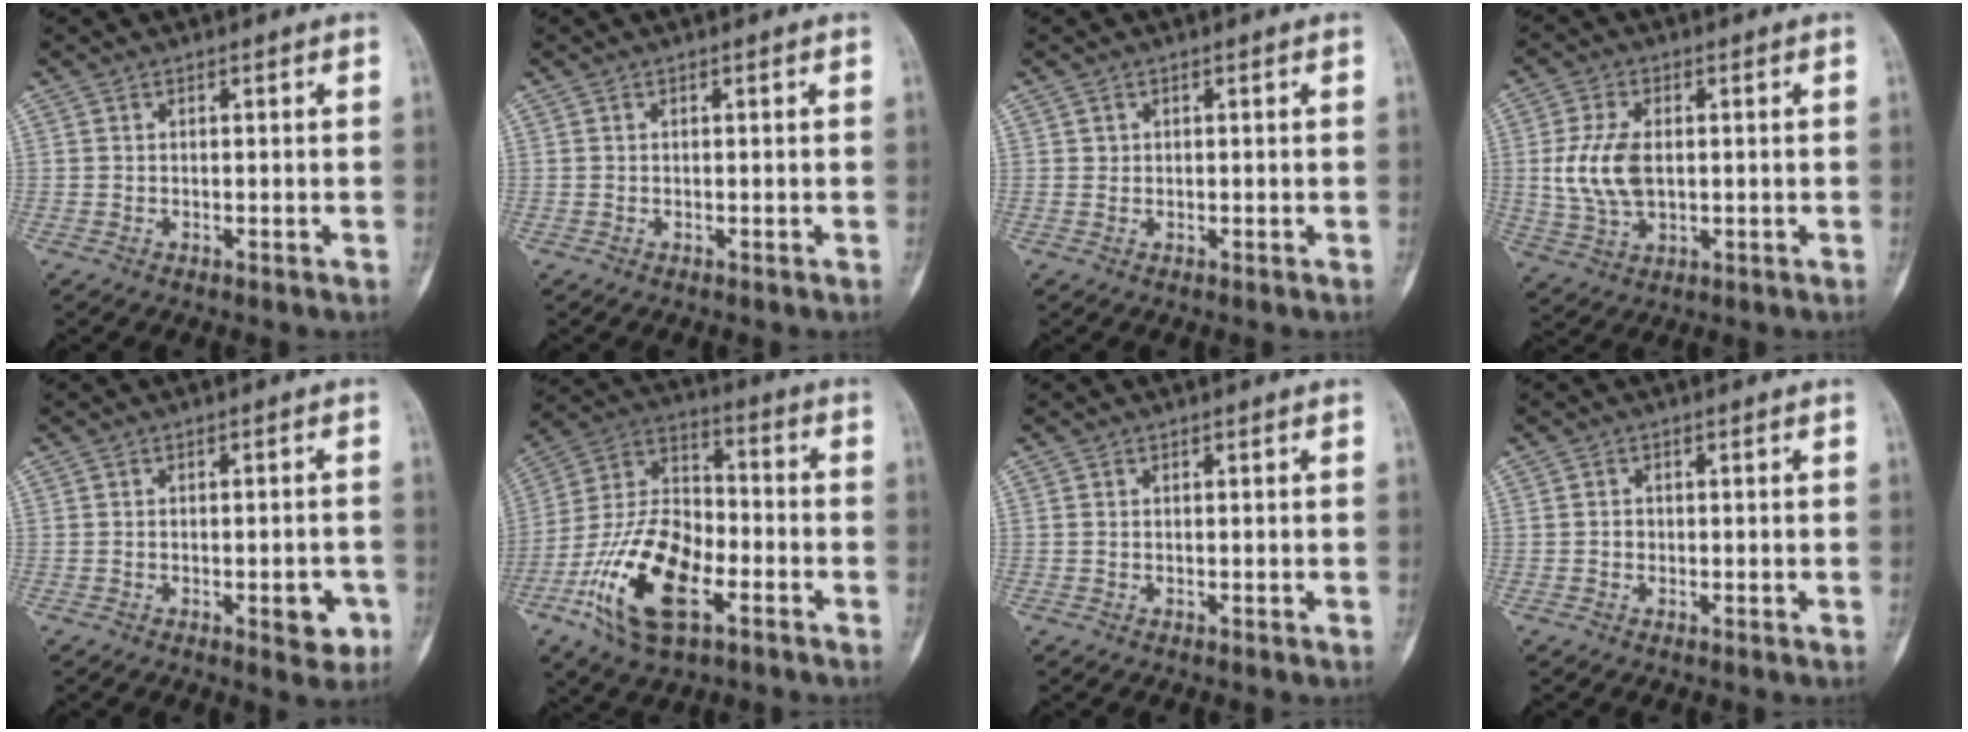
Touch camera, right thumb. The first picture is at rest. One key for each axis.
{"total": 0.0}
{"total": 0.6, "fx": 0.3, "fy": 0.6, "fz": 0.1, "tx": 0.007, "ty": 0.002, "tz": 0.004}
{"total": 9.4, "fx": 0.6, "fy": 5.5, "fz": 7.6, "tx": -0.158, "ty": -0.003, "tz": 0.019}
{"total": 5.3, "fx": -2.0, "fy": 2.2, "fz": 4.3, "tx": -0.039, "ty": 0.009, "tz": -0.020}
{"total": 20.0, "fx": -8.0, "fy": 10.2, "fz": 15.2, "tx": -0.285, "ty": 0.041, "tz": -0.146}
{"total": 0.0}
{"total": 0.8, "fx": -0.2, "fy": 0.8, "fz": 0.3, "tx": 0.005, "ty": 0.004, "tz": -0.003}